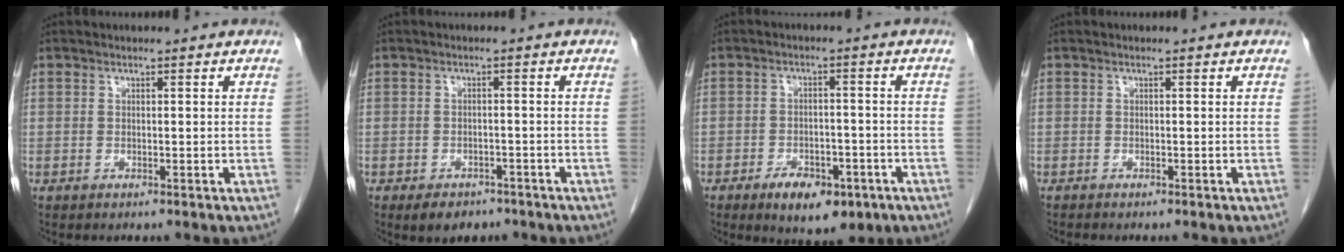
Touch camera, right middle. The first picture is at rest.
{"total": 4.8, "force": [-3.5, 2.7, 1.8], "torque": [-0.023, 0.001, -0.046]}
{"total": 8.3, "force": [-4.8, 4.0, 5.4], "torque": [-0.081, -0.003, -0.066]}
{"total": 0.5, "force": [-0.5, 0.0, 0.1], "torque": [-0.004, -0.001, -0.011]}